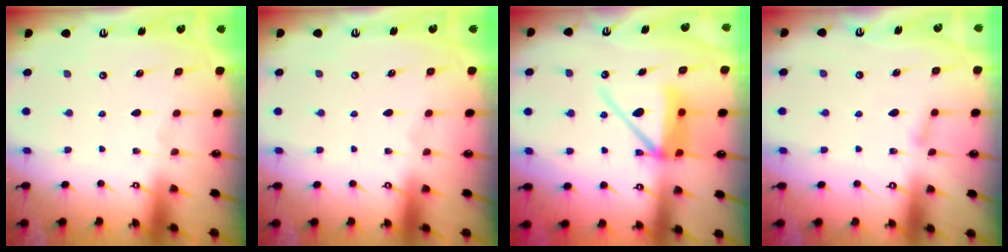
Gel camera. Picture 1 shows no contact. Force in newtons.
{"total": 0.0}
{"total": 12.1, "press": 11.9, "slide": 1.8}
{"total": 4.5, "press": 4.5, "slide": 0.5}